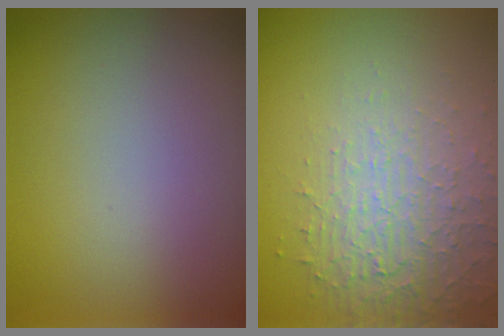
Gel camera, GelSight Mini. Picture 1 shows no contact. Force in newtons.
{"total": 4.8, "press": 3.2, "slide": 3.6}